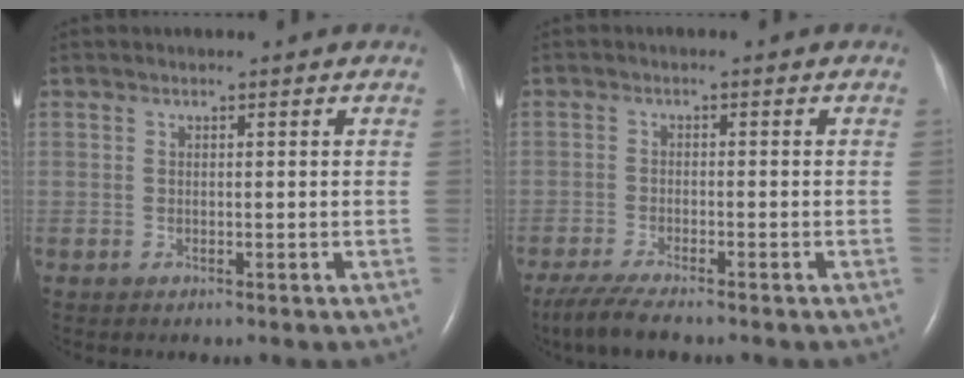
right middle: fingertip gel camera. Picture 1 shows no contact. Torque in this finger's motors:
{"motor_torque": [0.51, -0.48, 0.14, 0.01]}